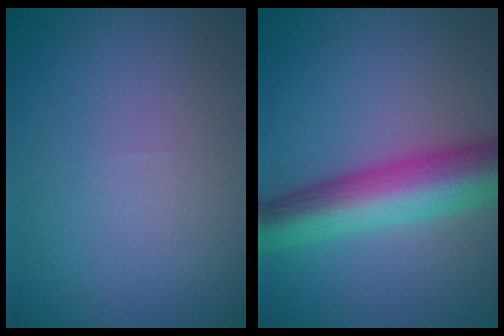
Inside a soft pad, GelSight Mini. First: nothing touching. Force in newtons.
{"total": 8.9, "press": 8.9, "slide": 0.3}